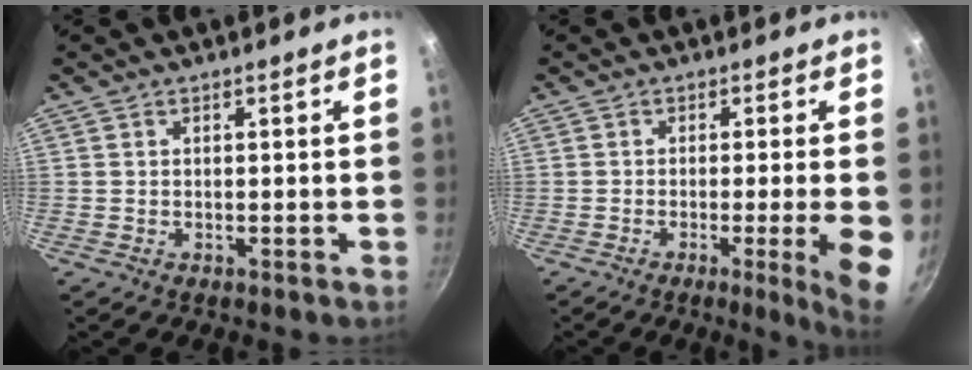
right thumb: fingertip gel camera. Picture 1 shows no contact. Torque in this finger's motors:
{"motor_torque": [-0.71, 2.80, 0.33, -0.11, 0.13]}